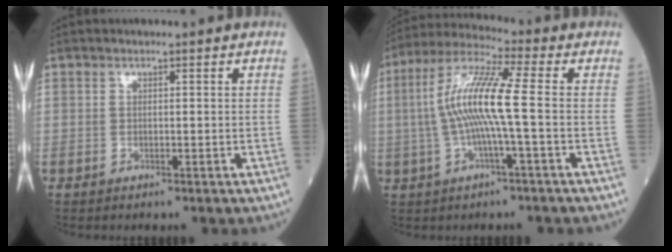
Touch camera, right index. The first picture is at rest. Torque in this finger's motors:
{"motor_torque": [1.67, -0.27, 0.87, 0.21]}